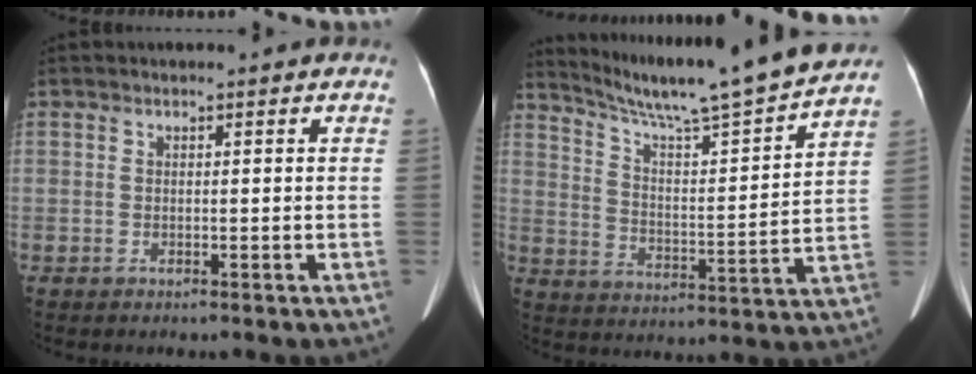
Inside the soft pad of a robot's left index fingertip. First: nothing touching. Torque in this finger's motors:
{"motor_torque": [0.27, -0.78, 0.13, 0.10]}